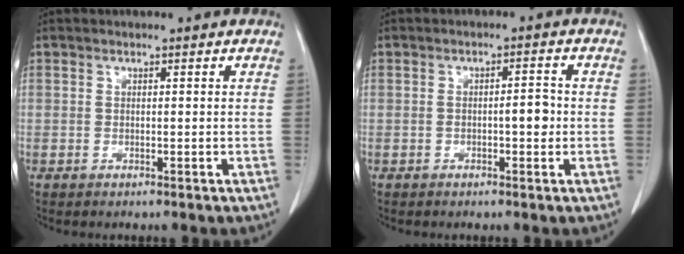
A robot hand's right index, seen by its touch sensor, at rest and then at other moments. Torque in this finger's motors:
{"motor_torque": [0.39, -0.22, 0.23, 0.03]}